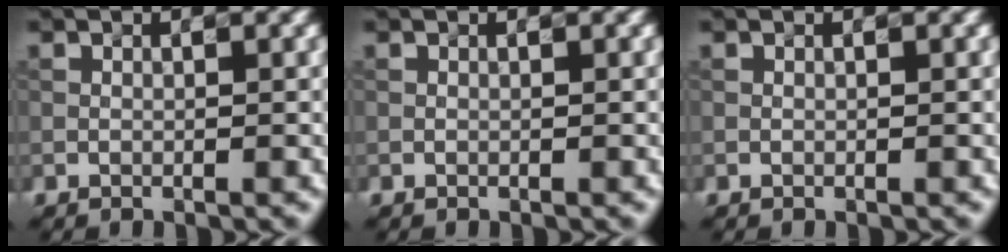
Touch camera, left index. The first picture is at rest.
{"total": 0.0}
{"total": 0.0}